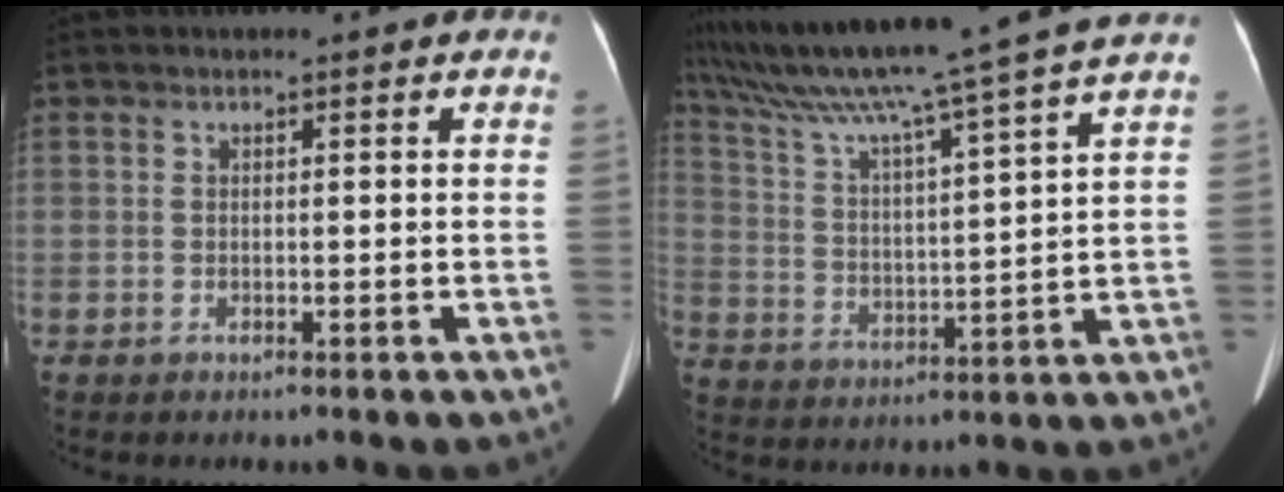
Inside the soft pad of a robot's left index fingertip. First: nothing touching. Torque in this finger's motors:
{"motor_torque": [0.04, -1.97, 0.13, 0.21]}